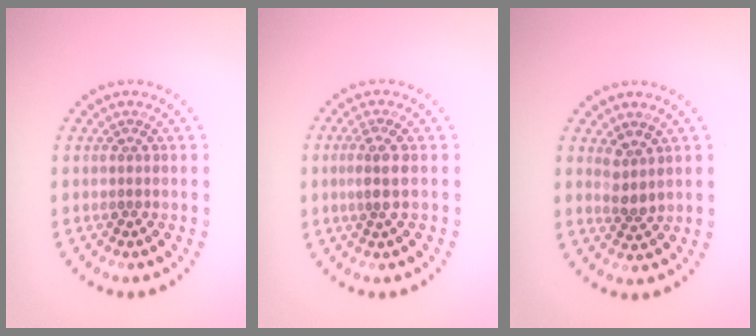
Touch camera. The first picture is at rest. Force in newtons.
{"total": 2.1, "press": 1.8, "slide": 1.1}
{"total": 1.9, "press": 1.5, "slide": 1.1}